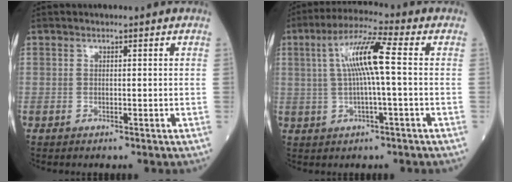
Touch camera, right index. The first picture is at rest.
{"total": 8.9, "force": [1.0, 0.4, 8.8], "torque": [-0.172, 0.020, 0.018]}